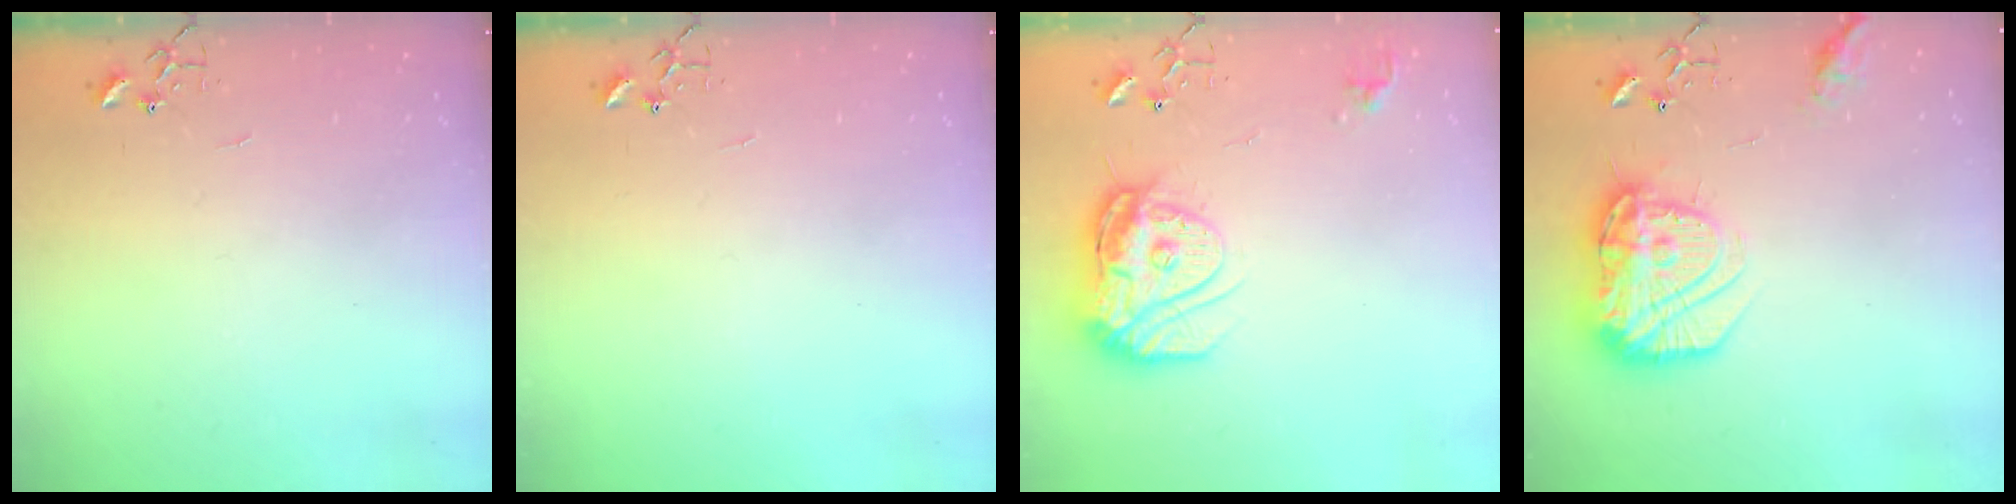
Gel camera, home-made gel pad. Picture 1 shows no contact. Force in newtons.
{"total": 0.0}
{"total": 17.0, "press": 16.9, "slide": 1.4}
{"total": 19.3, "press": 19.2, "slide": 1.6}